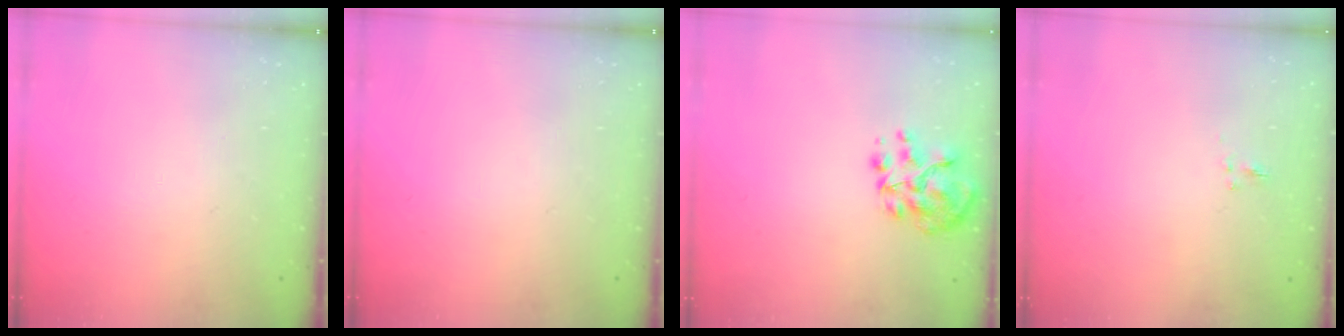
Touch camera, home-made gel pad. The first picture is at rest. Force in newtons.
{"total": 0.0}
{"total": 8.7, "press": 8.6, "slide": 1.4}
{"total": 1.0, "press": 0.8, "slide": 0.6}